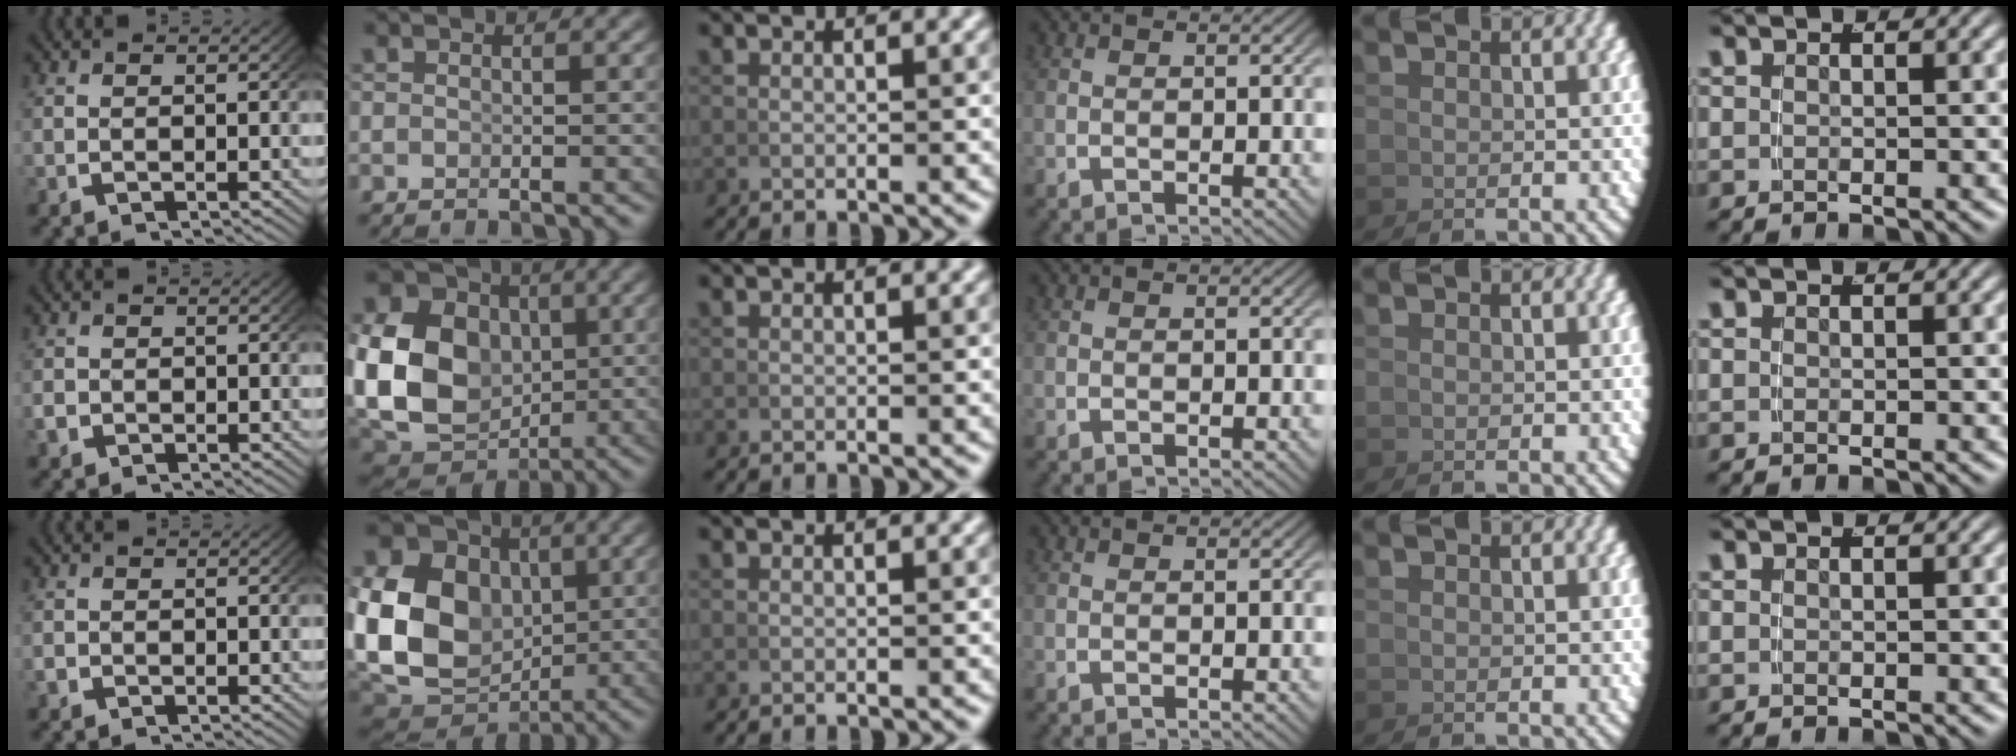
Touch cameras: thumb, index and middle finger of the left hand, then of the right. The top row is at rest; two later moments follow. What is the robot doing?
{"motion": "grasp_and_lifting", "object": "coin"}